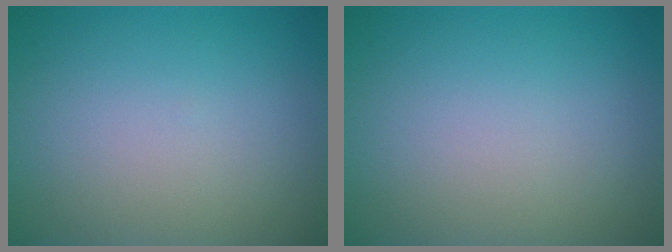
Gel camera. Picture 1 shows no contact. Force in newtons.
{"total": 0.0}